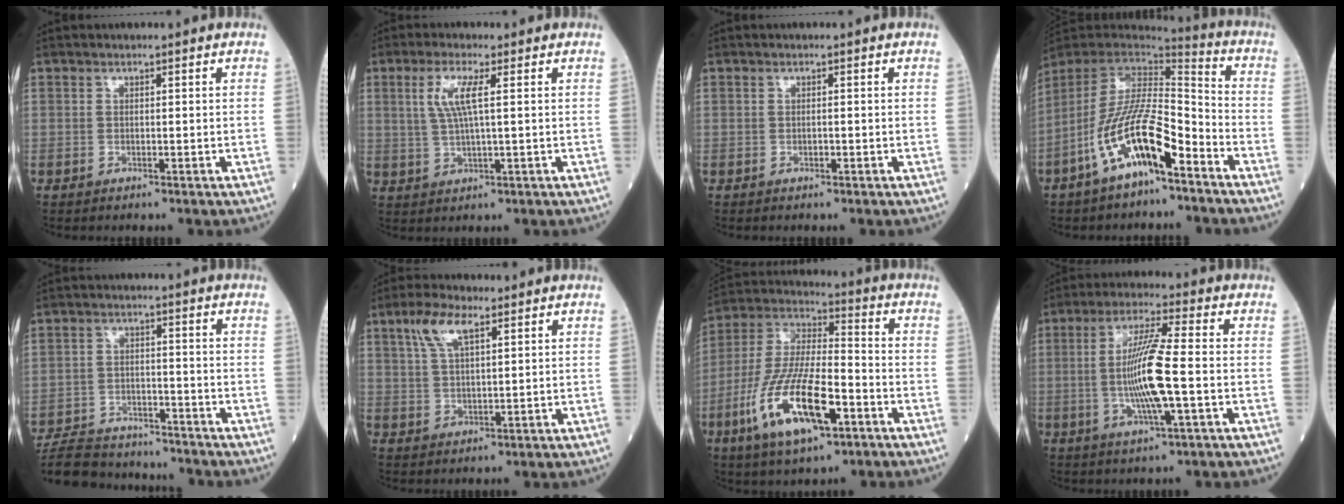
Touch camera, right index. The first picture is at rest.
{"total": 5.2, "force": [1.5, 0.4, 5.0], "torque": [-0.110, 0.003, 0.034]}
{"total": 0.6, "force": [-0.2, 0.2, 0.5], "torque": [-0.012, -0.002, -0.001]}
{"total": 14.5, "force": [-7.6, 3.7, 11.8], "torque": [-0.231, 0.002, -0.138]}
{"total": 12.8, "force": [-12.1, 3.3, 2.9], "torque": [-0.057, 0.015, -0.188]}
{"total": 6.3, "force": [3.5, 1.8, 4.9], "torque": [-0.109, 0.012, 0.070]}
{"total": 17.8, "force": [-7.1, 5.2, 15.4], "torque": [-0.322, -0.011, -0.124]}
{"total": 11.0, "force": [-1.4, 0.5, 11.0], "torque": [-0.214, -0.004, -0.030]}